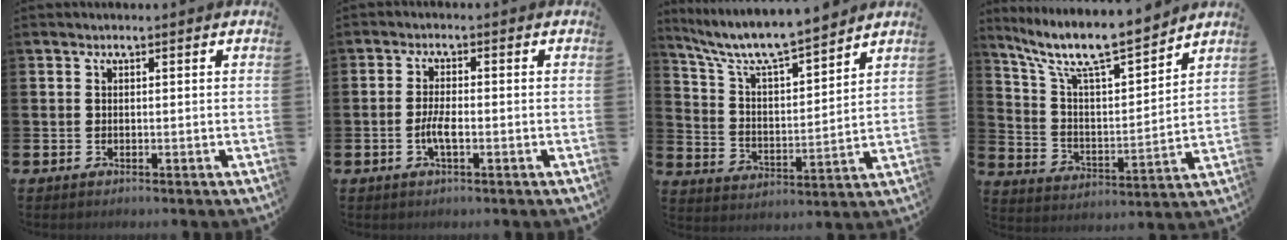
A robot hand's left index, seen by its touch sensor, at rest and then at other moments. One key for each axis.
{"total": 2.8, "fx": -0.8, "fy": 0.8, "fz": 2.6, "tx": -0.051, "ty": -0.002, "tz": -0.018}
{"total": 8.3, "fx": 7.8, "fy": 0.9, "fz": 2.8, "tx": -0.093, "ty": -0.055, "tz": 0.133}
{"total": 10.0, "fx": 8.8, "fy": 1.3, "fz": 4.4, "tx": -0.119, "ty": -0.061, "tz": 0.148}